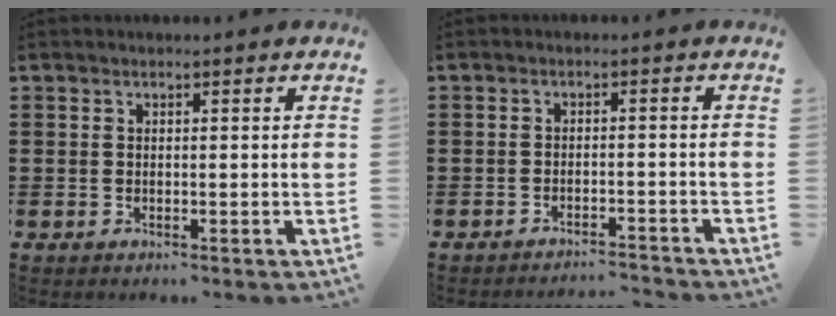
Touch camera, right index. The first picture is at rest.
{"total": 2.3, "force": [-2.3, -0.2, 0.2], "torque": [-0.006, 0.001, -0.049]}